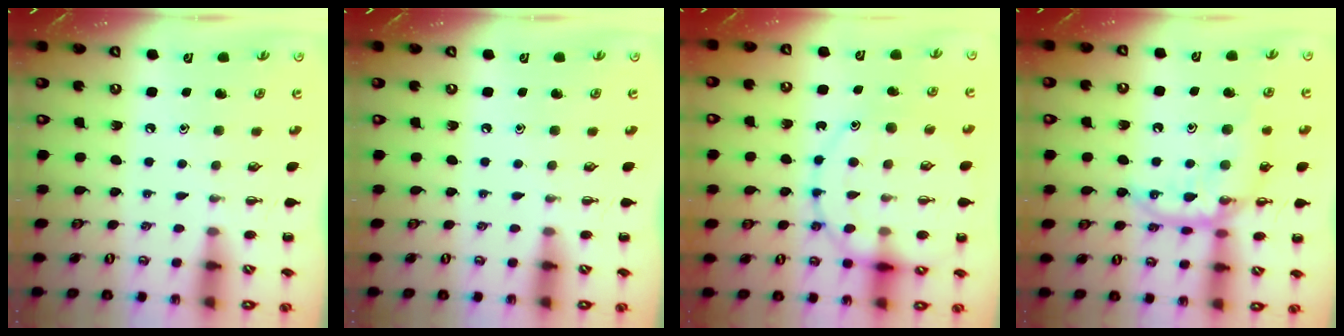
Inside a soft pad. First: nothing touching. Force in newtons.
{"total": 0.0}
{"total": 15.9, "press": 15.8, "slide": 1.8}
{"total": 15.5, "press": 15.4, "slide": 1.2}